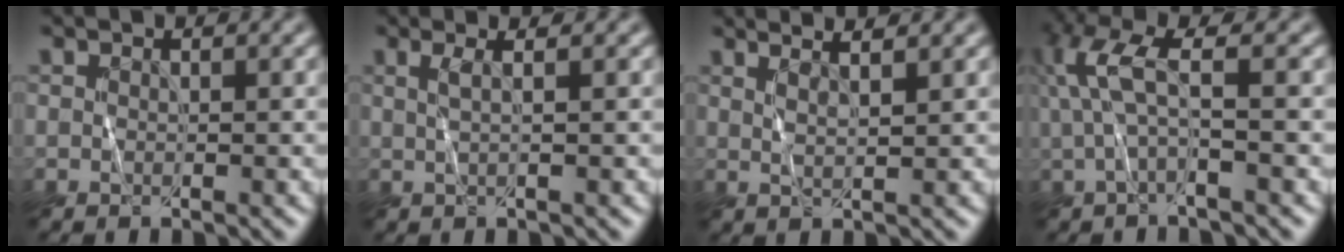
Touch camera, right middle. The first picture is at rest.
{"total": 1.6, "force": [0.6, 0.2, 1.4], "torque": [-0.021, 0.002, 0.002]}
{"total": 3.6, "force": [2.6, 0.9, 2.4], "torque": [-0.026, 0.024, 0.016]}
{"total": 3.8, "force": [0.9, 0.4, 3.7], "torque": [-0.091, 0.008, 0.018]}